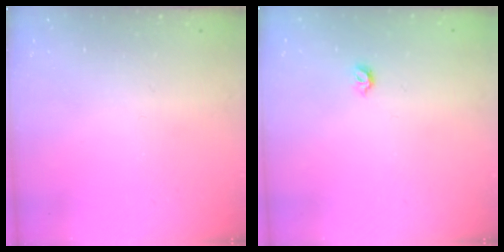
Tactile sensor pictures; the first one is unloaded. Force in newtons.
{"total": 3.9, "press": 3.8, "slide": 0.8}